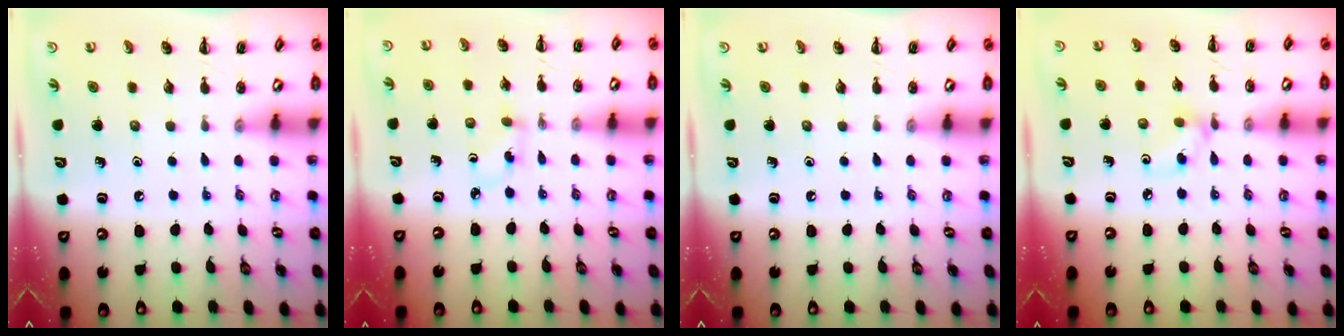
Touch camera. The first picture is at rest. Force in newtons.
{"total": 2.9, "press": 2.7, "slide": 1.1}
{"total": 0.0}
{"total": 3.1, "press": 2.9, "slide": 1.1}